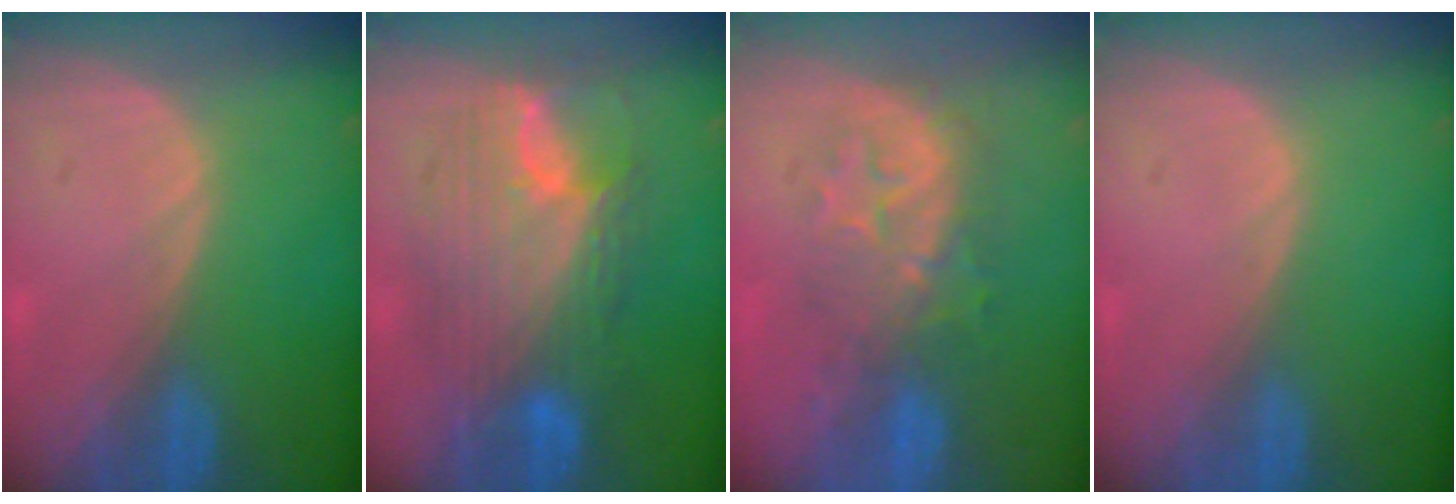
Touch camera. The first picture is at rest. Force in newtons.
{"total": 11.4, "press": 11.3, "slide": 0.9}
{"total": 8.1, "press": 8.0, "slide": 1.2}
{"total": 0.0}